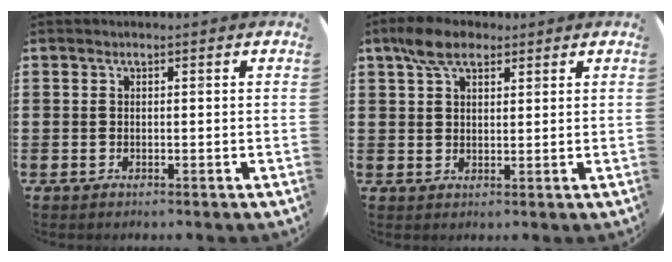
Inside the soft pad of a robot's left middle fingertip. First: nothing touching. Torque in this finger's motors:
{"motor_torque": [1.10, -1.02, 0.15, 0.14]}